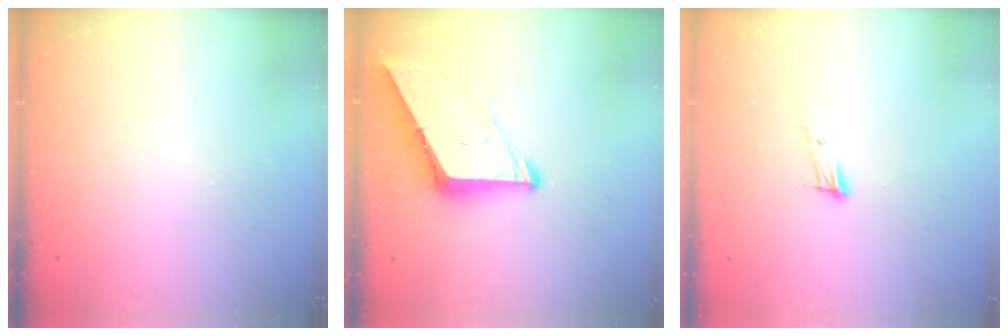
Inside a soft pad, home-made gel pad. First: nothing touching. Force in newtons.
{"total": 8.6, "press": 8.6, "slide": 0.9}
{"total": 7.7, "press": 7.6, "slide": 1.2}